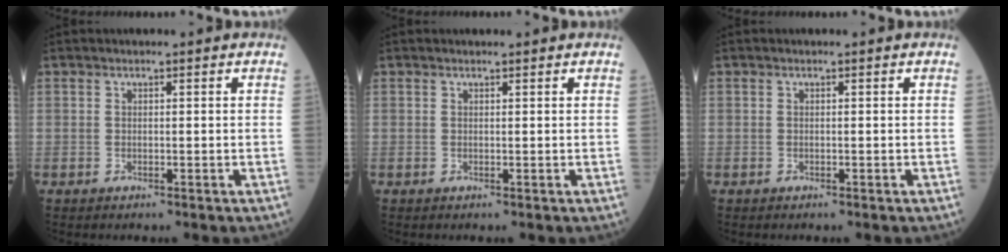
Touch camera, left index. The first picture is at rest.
{"total": 0.6, "force": [0.6, 0.0, 0.1], "torque": [-0.007, 0.003, 0.009]}
{"total": 0.0}